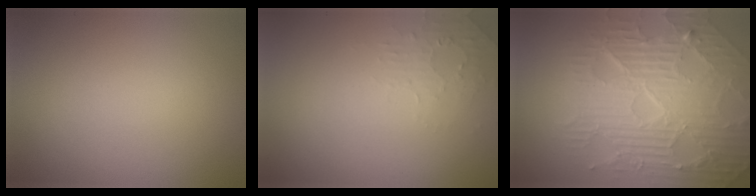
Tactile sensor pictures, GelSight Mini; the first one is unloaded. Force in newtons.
{"total": 1.6, "press": 1.6, "slide": 0.4}
{"total": 10.2, "press": 6.6, "slide": 7.7}